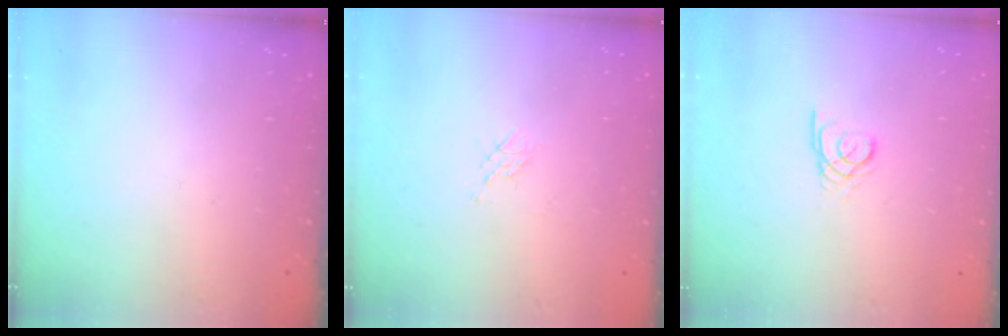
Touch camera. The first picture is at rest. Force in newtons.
{"total": 3.5, "press": 3.3, "slide": 1.1}
{"total": 2.3, "press": 2.3, "slide": 0.2}